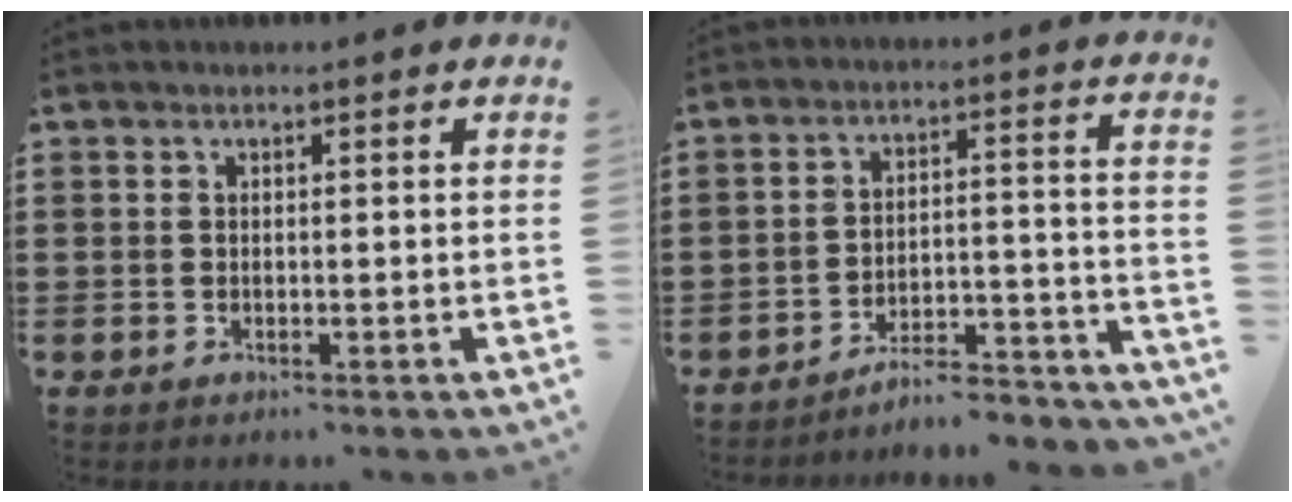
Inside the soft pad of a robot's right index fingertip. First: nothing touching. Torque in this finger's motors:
{"motor_torque": [-1.07, 1.07, -0.68, 0.03]}